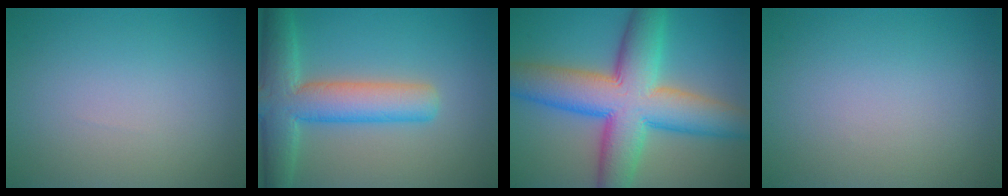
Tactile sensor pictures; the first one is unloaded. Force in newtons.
{"total": 7.6, "press": 7.6, "slide": 0.5}
{"total": 12.2, "press": 12.2, "slide": 0.5}
{"total": 0.0}